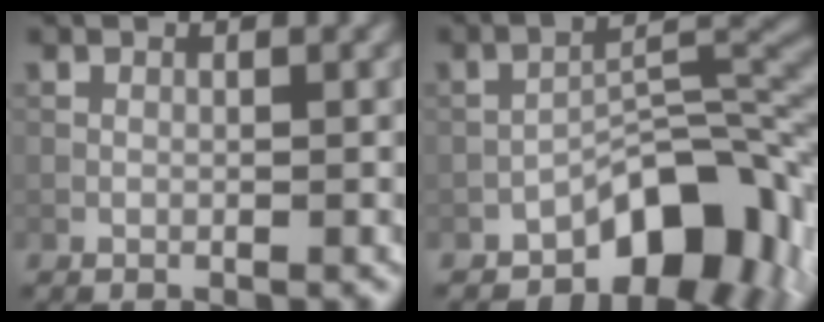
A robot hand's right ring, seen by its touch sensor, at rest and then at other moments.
{"total": 8.7, "force": [-5.3, 4.1, 5.6], "torque": [-0.060, 0.017, -0.091]}